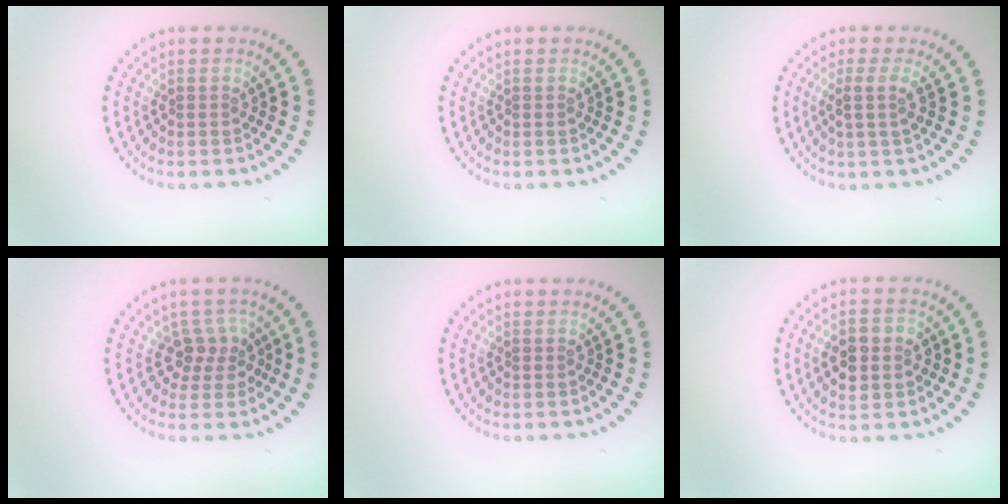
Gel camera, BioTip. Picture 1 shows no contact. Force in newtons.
{"total": 0.0}
{"total": 1.9, "press": 1.5, "slide": 1.1}
{"total": 2.7, "press": 2.1, "slide": 1.7}
{"total": 0.0}
{"total": 3.8, "press": 3.8, "slide": 0.3}